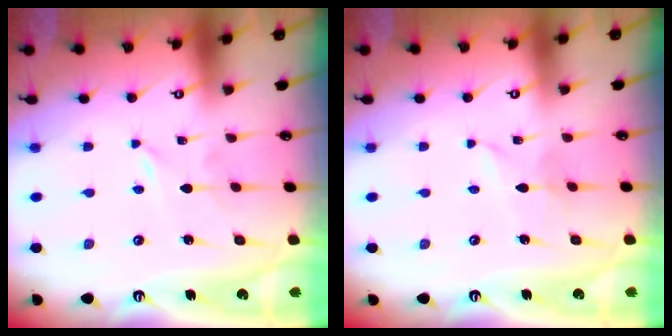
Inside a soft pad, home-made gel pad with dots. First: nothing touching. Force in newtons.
{"total": 3.1, "press": 3.1, "slide": 0.3}